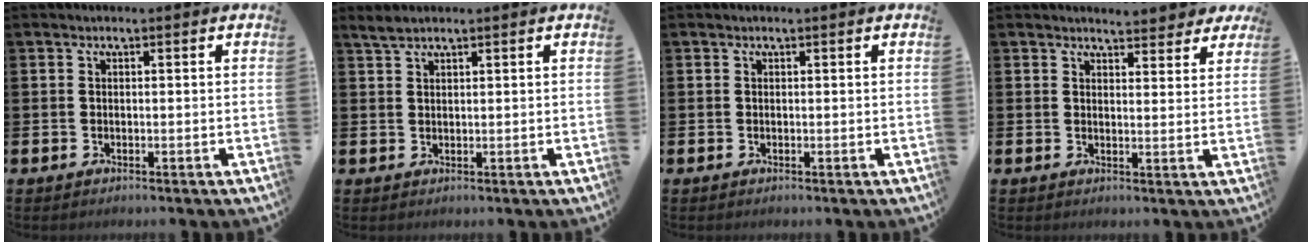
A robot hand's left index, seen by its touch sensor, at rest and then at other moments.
{"total": 1.9, "force": [1.7, 0.4, 0.7], "torque": [-0.025, 0.008, 0.032]}
{"total": 0.0}
{"total": 4.2, "force": [4.1, 0.8, 0.4], "torque": [0.004, -0.025, 0.070]}